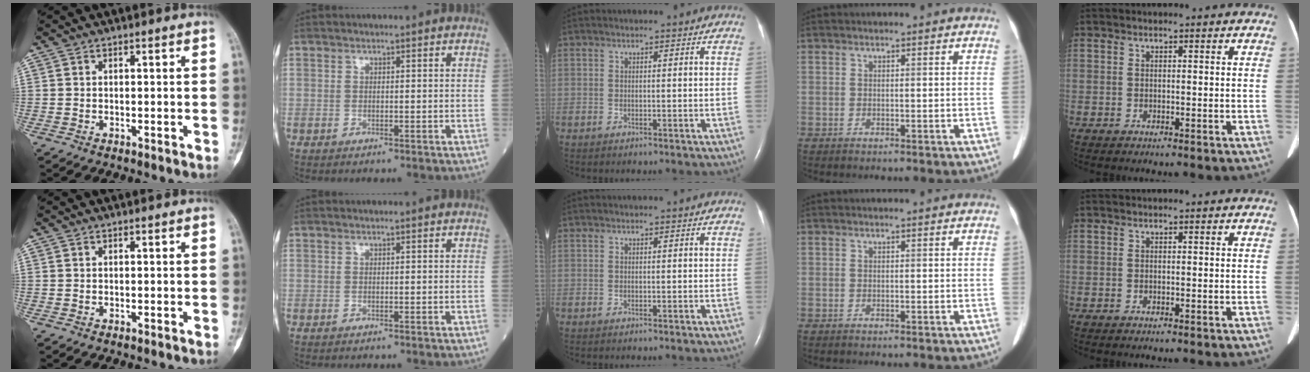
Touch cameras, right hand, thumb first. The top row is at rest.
{}